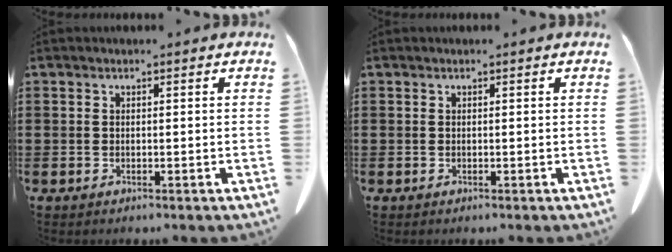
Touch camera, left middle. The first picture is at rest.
{"total": 0.0}